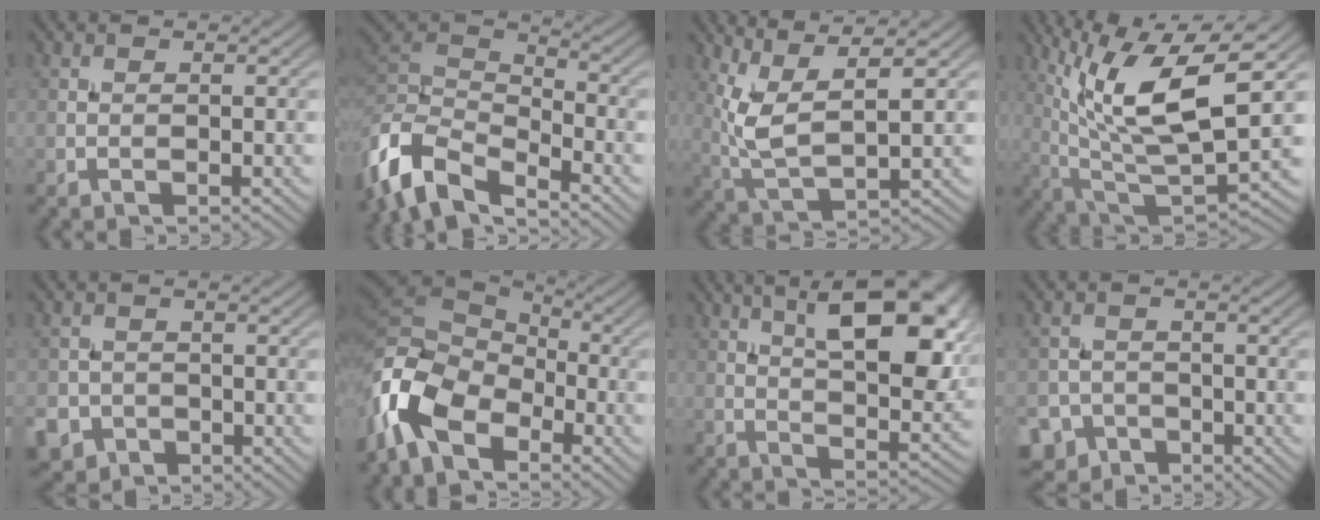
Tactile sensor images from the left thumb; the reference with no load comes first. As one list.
[{"total": 9.9, "force": [-6.1, 4.4, 6.5], "torque": [-0.135, 0.000, -0.135]}, {"total": 7.7, "force": [3.0, 2.2, 6.7], "torque": [-0.159, 0.002, 0.067]}, {"total": 14.8, "force": [5.0, 4.6, 13.1], "torque": [-0.251, 0.000, 0.095]}, {"total": 5.0, "force": [-2.7, 4.0, 1.1], "torque": [-0.019, -0.009, -0.059]}, {"total": 12.2, "force": [-5.3, 7.0, 8.5], "torque": [-0.203, -0.013, -0.116]}, {"total": 14.9, "force": [6.1, 5.8, 12.3], "torque": [-0.173, 0.007, 0.087]}, {"total": 5.5, "force": [-3.7, 4.0, 1.1], "torque": [-0.010, -0.008, -0.071]}]